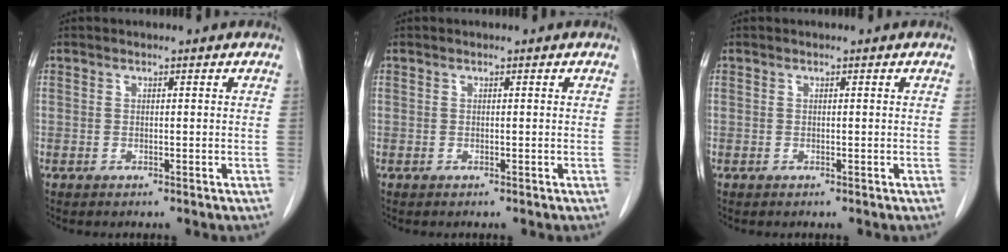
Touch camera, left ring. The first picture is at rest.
{"total": 0.0}
{"total": 0.0}